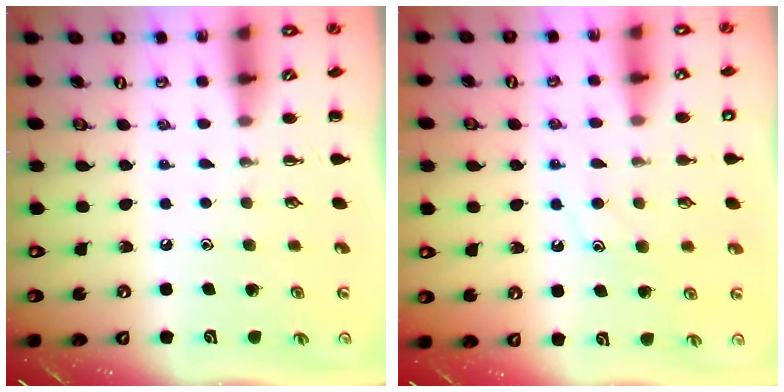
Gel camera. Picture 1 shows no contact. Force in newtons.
{"total": 10.1, "press": 10.1, "slide": 0.8}